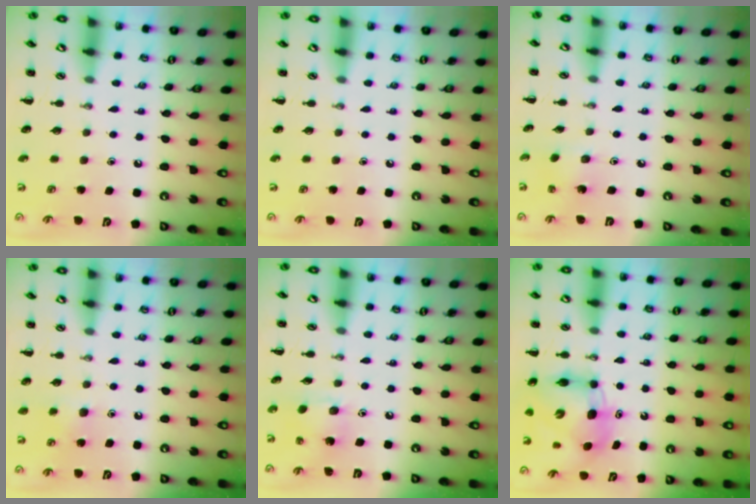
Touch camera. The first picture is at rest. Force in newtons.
{"total": 0.0}
{"total": 1.6, "press": 1.5, "slide": 0.5}
{"total": 6.4, "press": 6.1, "slide": 2.0}
{"total": 5.1, "press": 5.0, "slide": 0.7}
{"total": 8.3, "press": 7.9, "slide": 2.5}